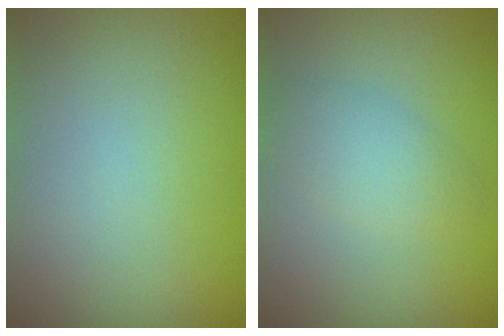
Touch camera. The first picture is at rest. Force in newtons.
{"total": 2.7, "press": 2.7, "slide": 0.1}